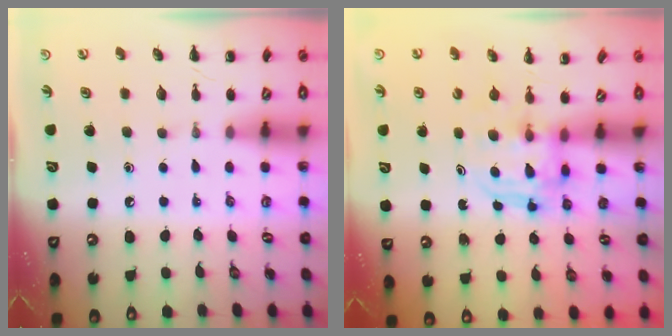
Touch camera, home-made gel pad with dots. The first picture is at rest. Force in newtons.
{"total": 3.8, "press": 3.7, "slide": 0.2}